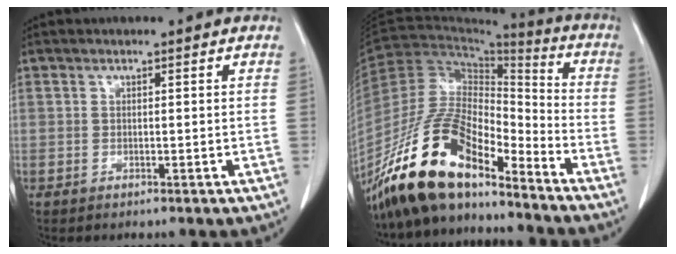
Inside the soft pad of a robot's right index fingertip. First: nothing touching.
{"total": 17.0, "force": [-12.9, 5.3, 9.7], "torque": [-0.187, 0.019, -0.239]}